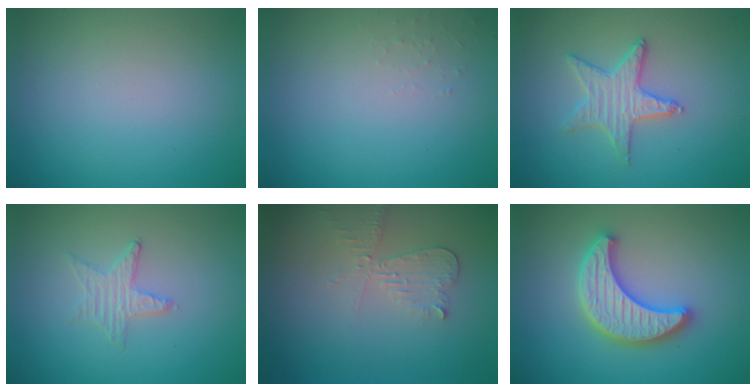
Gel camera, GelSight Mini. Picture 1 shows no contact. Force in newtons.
{"total": 0.7, "press": 0.7, "slide": 0.1}
{"total": 3.0, "press": 3.0, "slide": 0.1}
{"total": 0.9, "press": 0.9, "slide": 0.2}
{"total": 2.4, "press": 2.3, "slide": 0.5}
{"total": 5.3, "press": 5.2, "slide": 0.9}